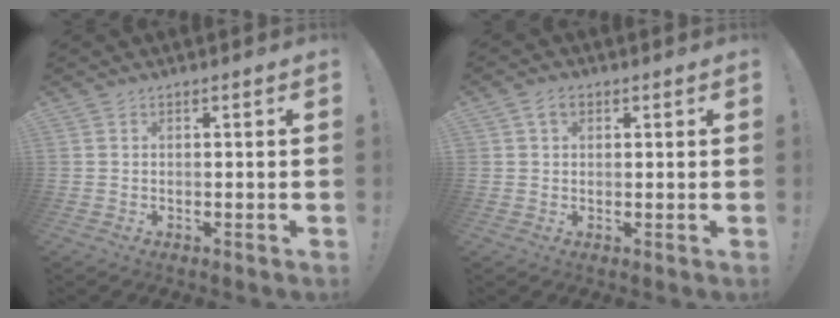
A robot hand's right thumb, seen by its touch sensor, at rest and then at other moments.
{"total": 3.4, "force": [1.5, 2.5, 1.8], "torque": [-0.030, 0.004, 0.028]}